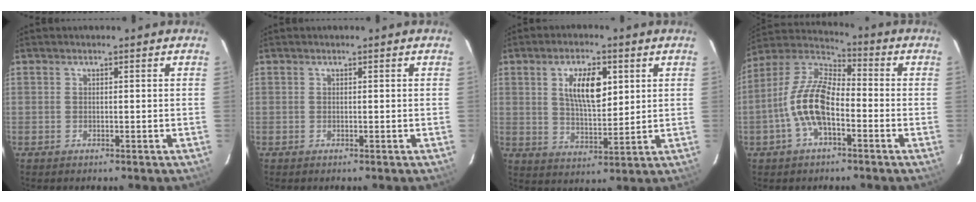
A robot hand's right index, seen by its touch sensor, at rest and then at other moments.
{"total": 0.0}
{"total": 9.6, "force": [3.2, 4.1, 8.0], "torque": [-0.140, 0.006, 0.061]}
{"total": 12.8, "force": [-3.8, 5.7, 10.8], "torque": [-0.228, 0.011, -0.077]}